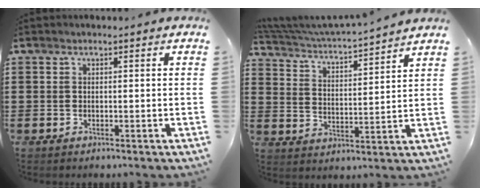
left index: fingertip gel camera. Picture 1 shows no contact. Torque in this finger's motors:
{"motor_torque": [0.25, -0.23, 0.35, 0.13]}